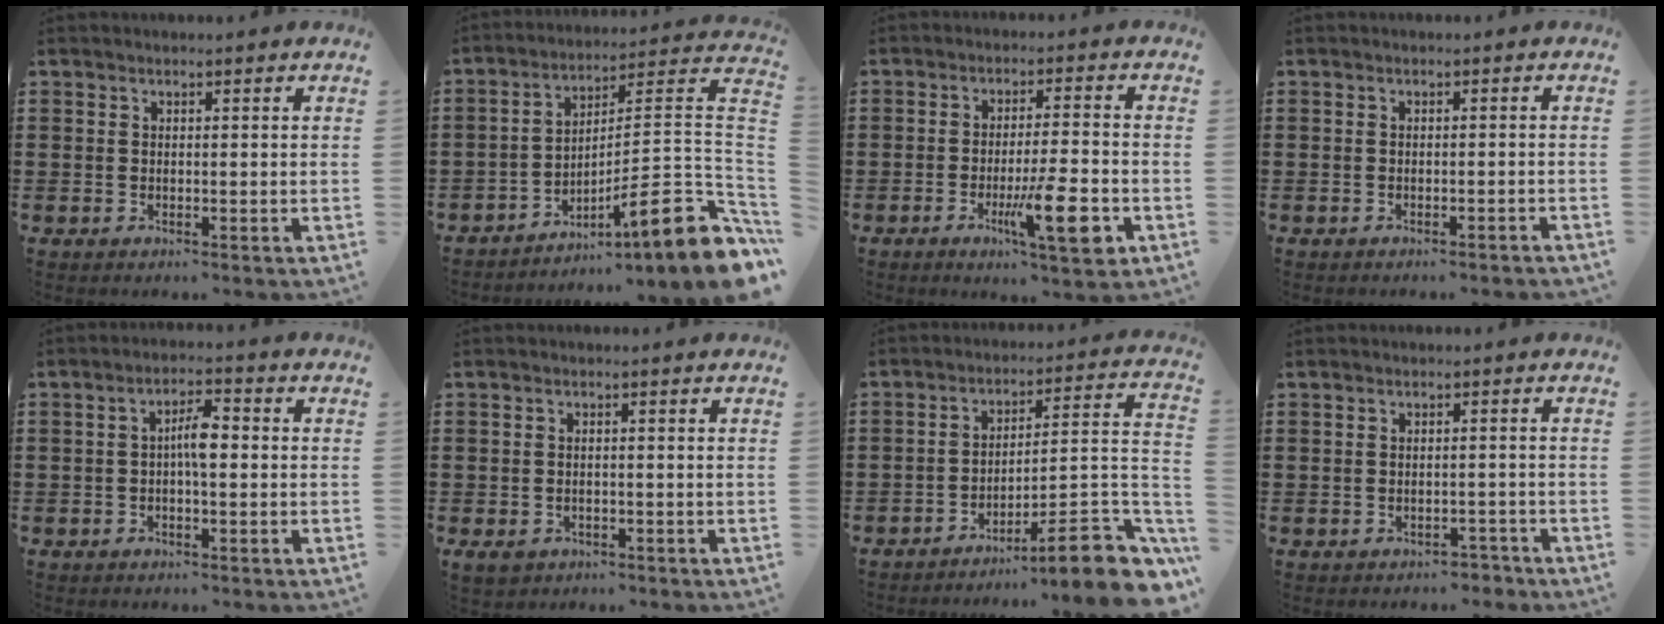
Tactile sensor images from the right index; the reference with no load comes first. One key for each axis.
{"total": 11.9, "fx": -6.0, "fy": 1.2, "fz": 10.2, "tx": -0.136, "ty": -0.022, "tz": -0.113}
{"total": 9.9, "fx": -3.6, "fy": 1.6, "fz": 9.0, "tx": -0.160, "ty": -0.010, "tz": -0.059}
{"total": 0.8, "fx": -0.7, "fy": 0.0, "fz": 0.3, "tx": -0.008, "ty": -0.001, "tz": -0.015}
{"total": 4.1, "fx": -0.3, "fy": 1.2, "fz": 3.9, "tx": -0.071, "ty": 0.008, "tz": -0.008}
{"total": 1.4, "fx": -0.8, "fy": 0.9, "fz": 0.7, "tx": -0.018, "ty": 0.001, "tz": -0.018}
{"total": 10.1, "fx": -7.0, "fy": 1.4, "fz": 7.1, "tx": -0.089, "ty": 0.000, "tz": -0.134}
{"total": 1.8, "fx": -1.7, "fy": 0.6, "fz": 0.1, "tx": -0.008, "ty": 0.002, "tz": -0.038}